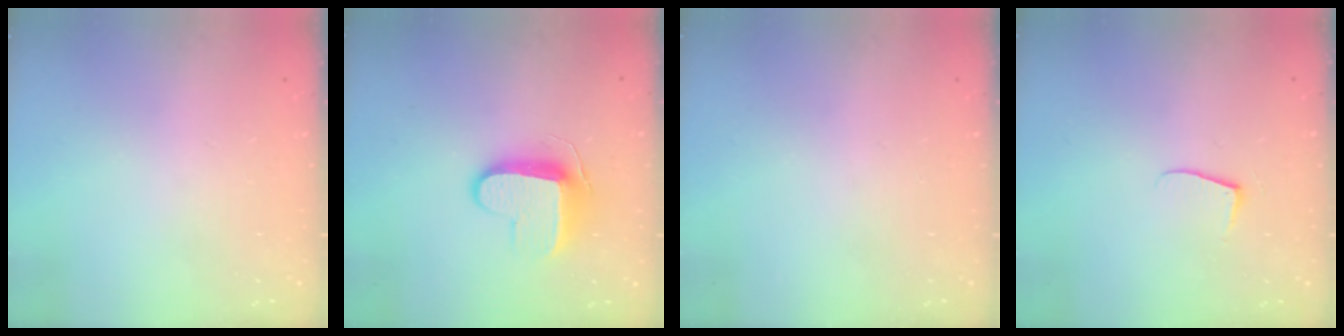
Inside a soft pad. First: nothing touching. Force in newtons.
{"total": 10.0, "press": 10.0, "slide": 1.1}
{"total": 0.0}
{"total": 5.2, "press": 5.2, "slide": 0.5}